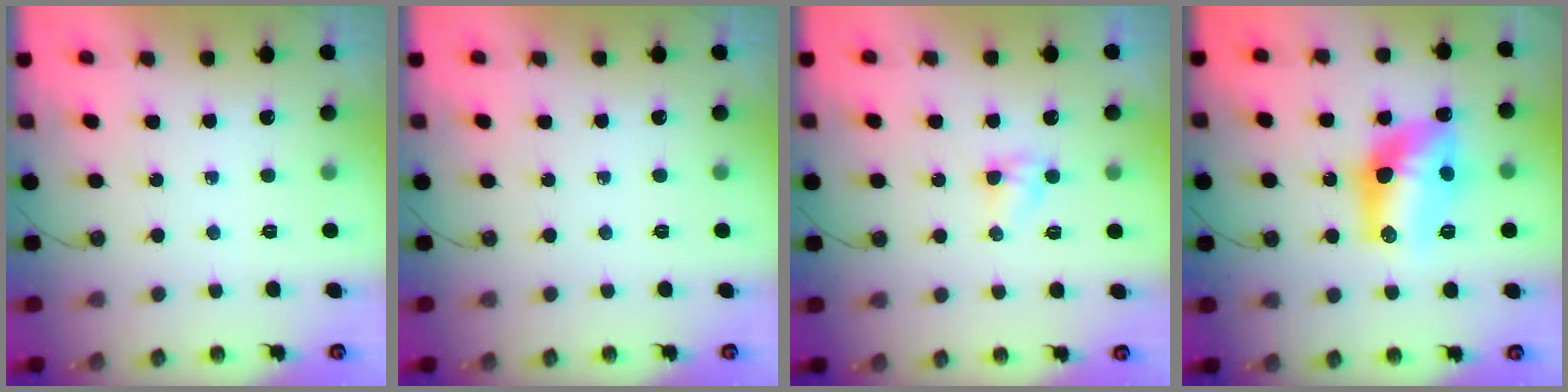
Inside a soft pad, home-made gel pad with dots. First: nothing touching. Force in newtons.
{"total": 0.0}
{"total": 2.8, "press": 2.8, "slide": 0.2}
{"total": 13.7, "press": 13.6, "slide": 0.9}